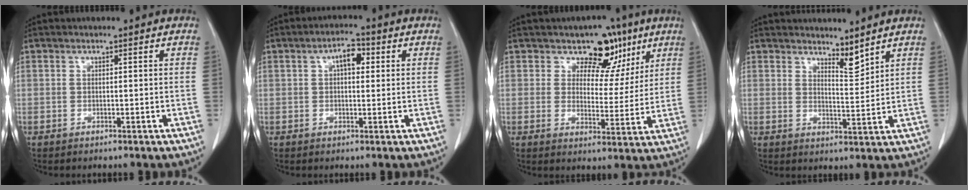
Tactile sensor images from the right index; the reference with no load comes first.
{"total": 4.0, "force": [1.2, 1.9, 3.4], "torque": [-0.056, 0.014, 0.015]}
{"total": 7.6, "force": [4.9, 4.9, 3.0], "torque": [-0.018, 0.000, 0.069]}
{"total": 3.6, "force": [3.3, 0.5, 1.3], "torque": [-0.022, -0.014, 0.060]}